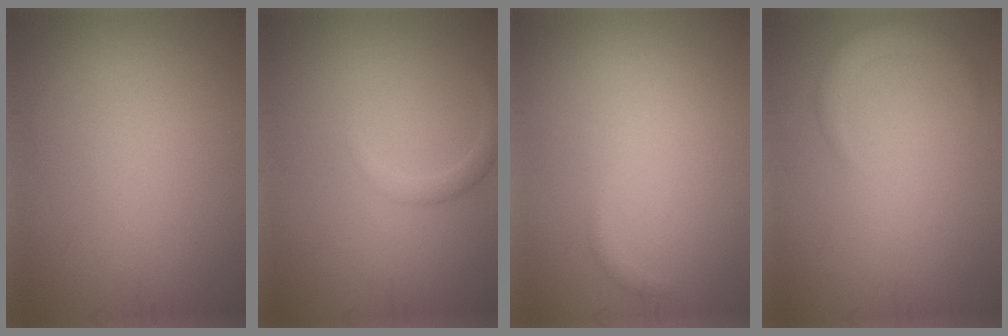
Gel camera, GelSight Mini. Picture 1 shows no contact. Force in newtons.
{"total": 1.4, "press": 1.4, "slide": 0.1}
{"total": 0.6, "press": 0.6, "slide": 0.1}
{"total": 1.9, "press": 1.9, "slide": 0.1}